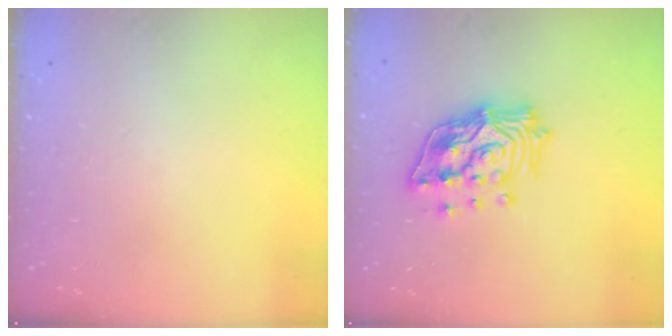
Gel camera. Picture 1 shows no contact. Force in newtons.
{"total": 17.6, "press": 17.4, "slide": 2.6}